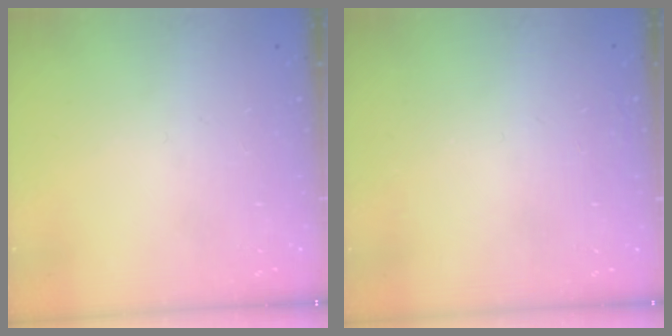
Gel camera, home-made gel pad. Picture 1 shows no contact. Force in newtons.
{"total": 1.5, "press": 1.5, "slide": 0.1}